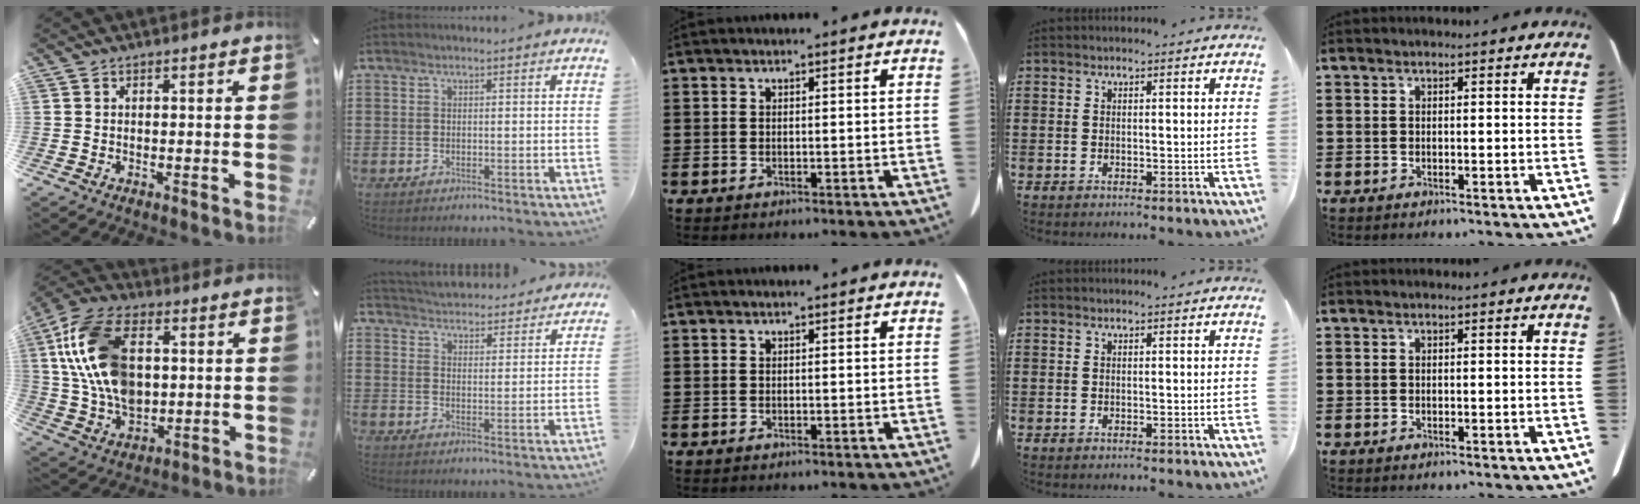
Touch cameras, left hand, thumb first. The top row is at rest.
{"thumb": {"total": 17.8, "force": [3.0, 12.1, 12.7], "torque": [-0.300, 0.010, 0.055]}, "index": {"total": 4.2, "force": [4.2, 0.3, -0.1], "torque": [-0.017, -0.028, 0.071]}}